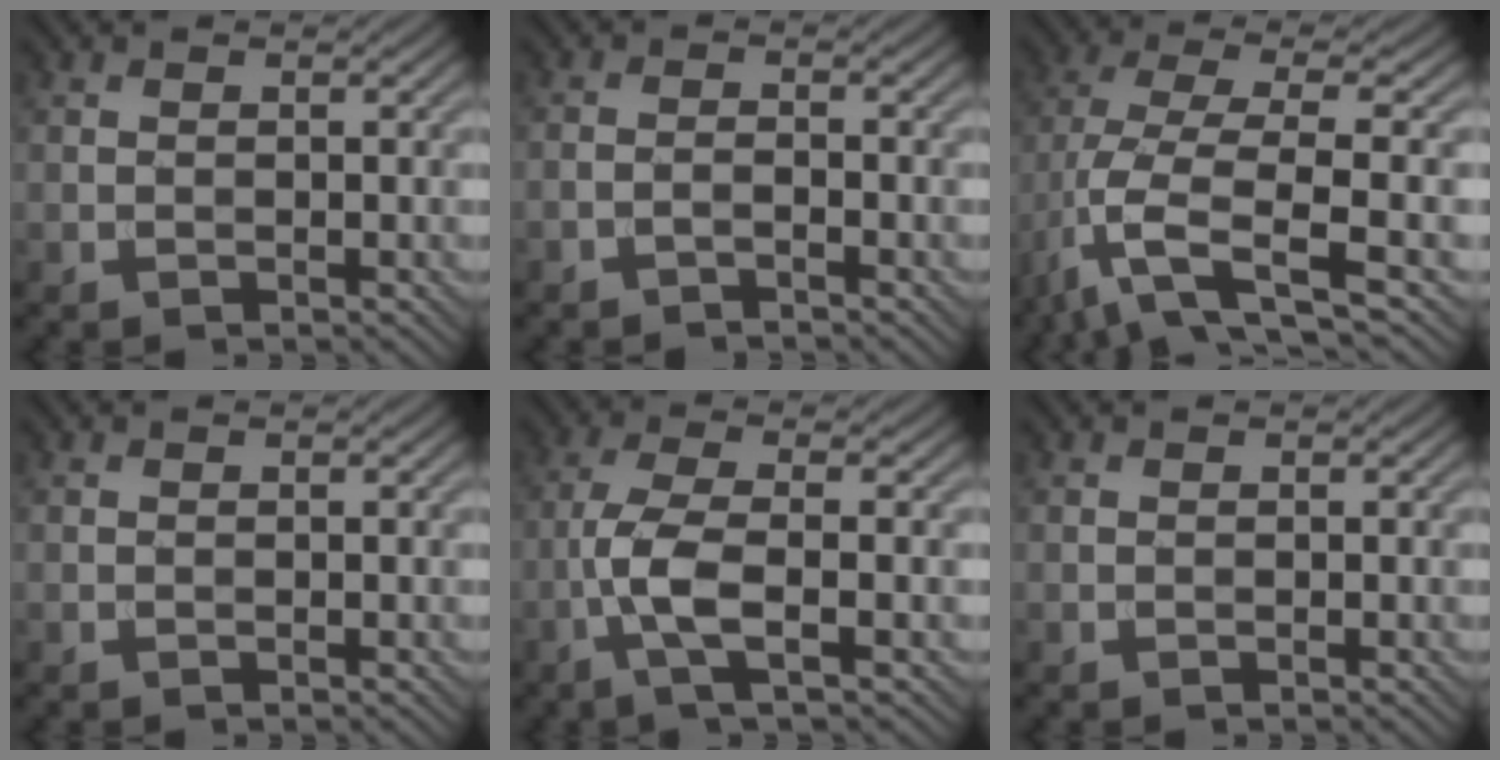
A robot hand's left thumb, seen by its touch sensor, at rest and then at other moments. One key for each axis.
{"total": 1.3, "fx": -1.1, "fy": 0.1, "fz": 0.6, "tx": -0.012, "ty": 0.004, "tz": -0.026}
{"total": 9.3, "fx": -3.1, "fy": 3.0, "fz": 8.2, "tx": -0.183, "ty": 0.000, "tz": -0.071}
{"total": 0.0}
{"total": 5.7, "fx": -1.8, "fy": 1.2, "fz": 5.3, "tx": -0.115, "ty": 0.008, "tz": -0.047}
{"total": 0.0}